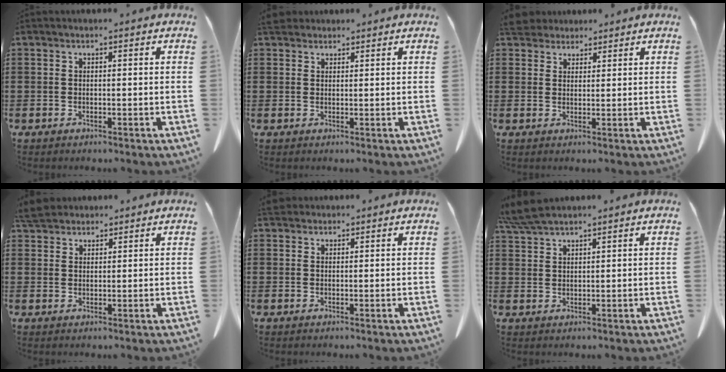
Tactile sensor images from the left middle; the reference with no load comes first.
{"total": 2.6, "force": [2.3, 1.1, 0.8], "torque": [-0.023, 0.004, 0.045]}
{"total": 3.7, "force": [3.5, 1.1, 0.7], "torque": [-0.025, -0.003, 0.068]}
{"total": 4.4, "force": [4.1, 1.2, 1.2], "torque": [-0.036, -0.003, 0.080]}
{"total": 2.1, "force": [1.8, 0.9, 0.5], "torque": [-0.017, 0.003, 0.037]}
{"total": 4.8, "force": [4.2, 0.5, 2.3], "torque": [-0.058, -0.006, 0.080]}